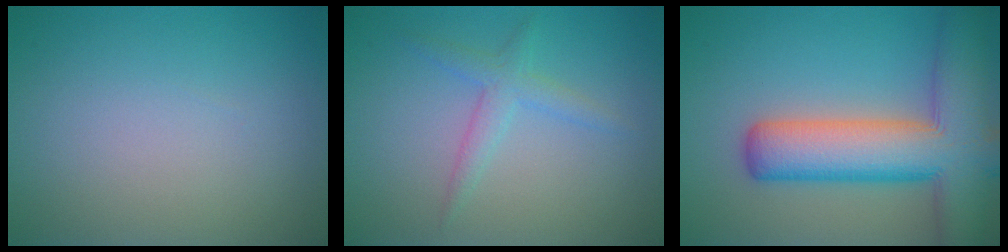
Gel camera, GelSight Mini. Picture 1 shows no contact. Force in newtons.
{"total": 1.3, "press": 1.3, "slide": 0.1}
{"total": 11.0, "press": 11.0, "slide": 0.6}